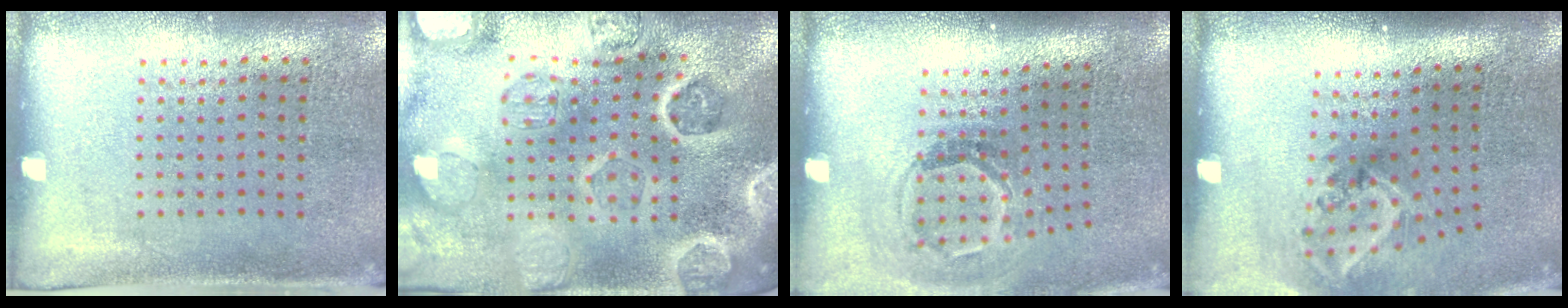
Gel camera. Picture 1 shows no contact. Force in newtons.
{"total": 4.8, "press": 4.3, "slide": 2.2}
{"total": 1.8, "press": 1.2, "slide": 1.4}
{"total": 2.1, "press": 1.3, "slide": 1.7}